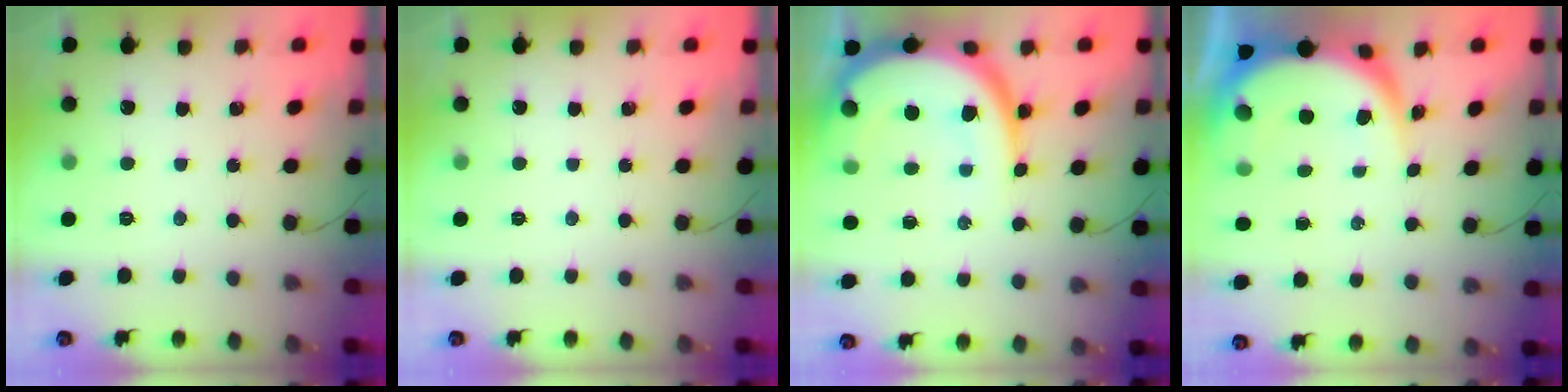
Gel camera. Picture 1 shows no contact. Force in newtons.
{"total": 0.0}
{"total": 16.6, "press": 16.5, "slide": 1.5}
{"total": 8.5, "press": 8.4, "slide": 0.8}